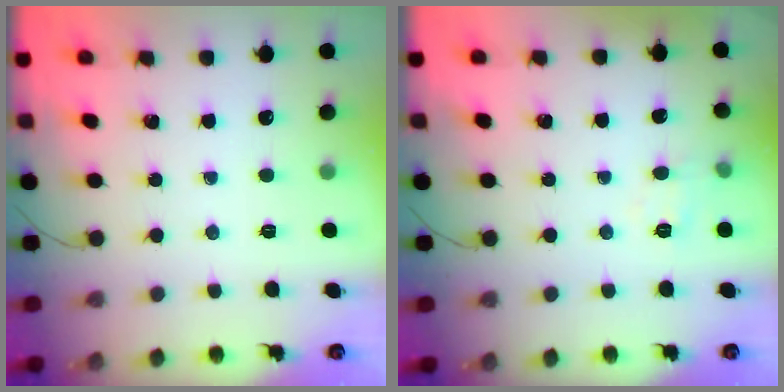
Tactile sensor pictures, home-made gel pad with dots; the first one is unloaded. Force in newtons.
{"total": 4.4, "press": 4.2, "slide": 1.3}